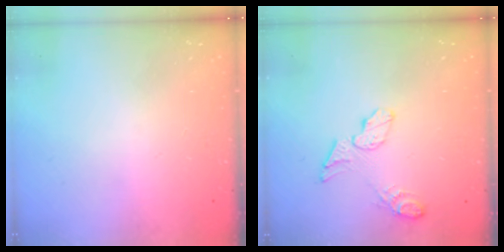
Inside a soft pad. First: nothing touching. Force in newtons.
{"total": 7.3, "press": 7.3, "slide": 0.3}